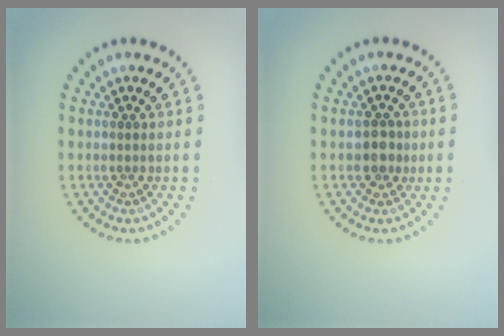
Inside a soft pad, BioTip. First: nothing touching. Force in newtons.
{"total": 1.9, "press": 1.7, "slide": 0.8}